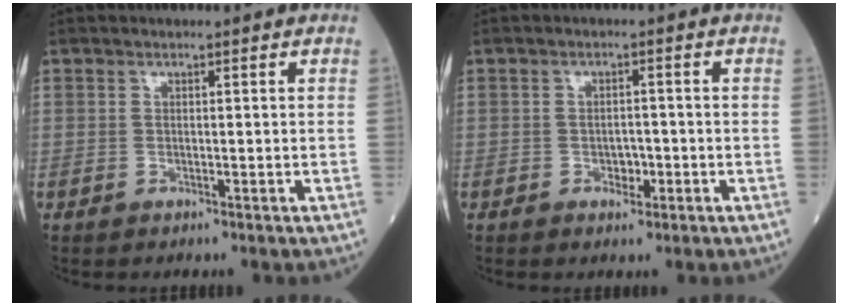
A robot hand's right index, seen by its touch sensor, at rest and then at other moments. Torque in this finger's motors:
{"motor_torque": [0.01, -0.11, 0.00, 0.00]}